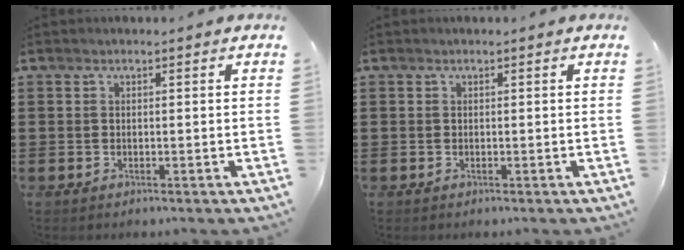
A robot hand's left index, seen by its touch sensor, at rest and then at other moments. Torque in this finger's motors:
{"motor_torque": [0.00, 0.00, 0.00, 0.00]}